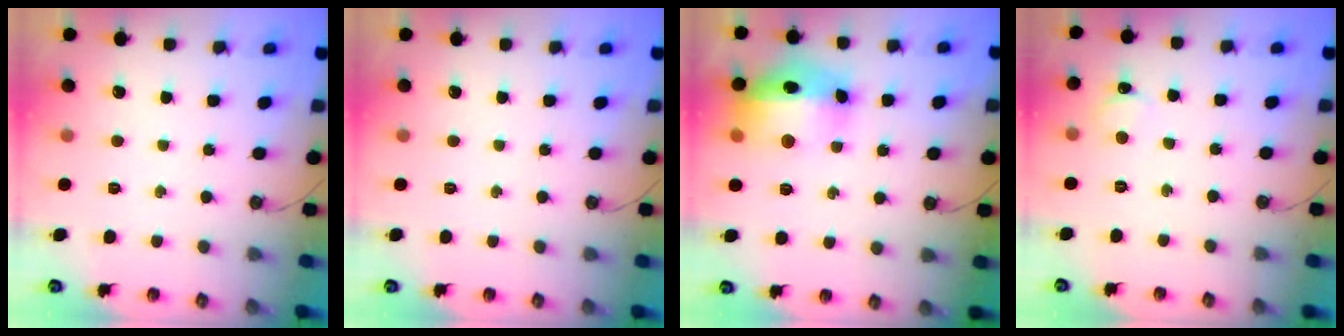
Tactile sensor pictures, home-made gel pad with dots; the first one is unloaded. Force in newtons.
{"total": 0.0}
{"total": 16.4, "press": 16.3, "slide": 1.7}
{"total": 2.0, "press": 2.0, "slide": 0.3}